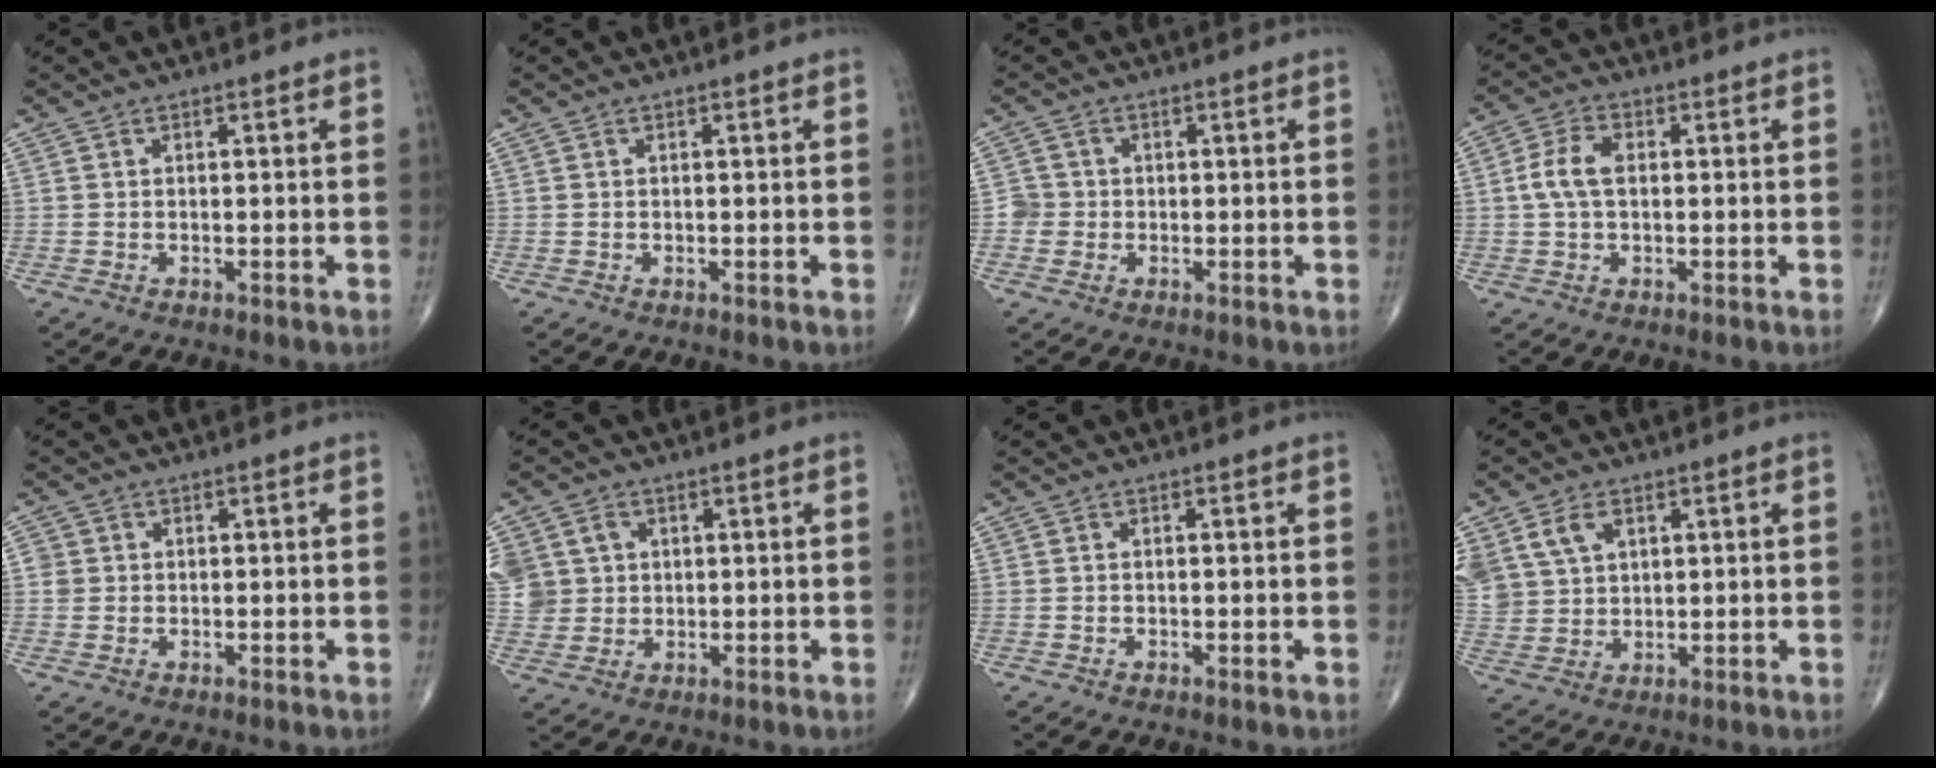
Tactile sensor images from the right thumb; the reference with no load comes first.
{"total": 0.0}
{"total": 2.5, "force": [-0.3, 2.5, 0.1], "torque": [0.019, 0.009, -0.010]}
{"total": 5.6, "force": [0.5, 3.3, 4.5], "torque": [-0.102, 0.014, 0.004]}
{"total": 1.7, "force": [0.1, 1.7, 0.4], "torque": [0.003, 0.003, 0.003]}
{"total": 9.8, "force": [2.6, 8.8, 3.5], "torque": [-0.072, 0.013, 0.062]}
{"total": 0.0}
{"total": 10.5, "force": [4.8, 7.6, 5.6], "torque": [-0.120, -0.001, 0.105]}